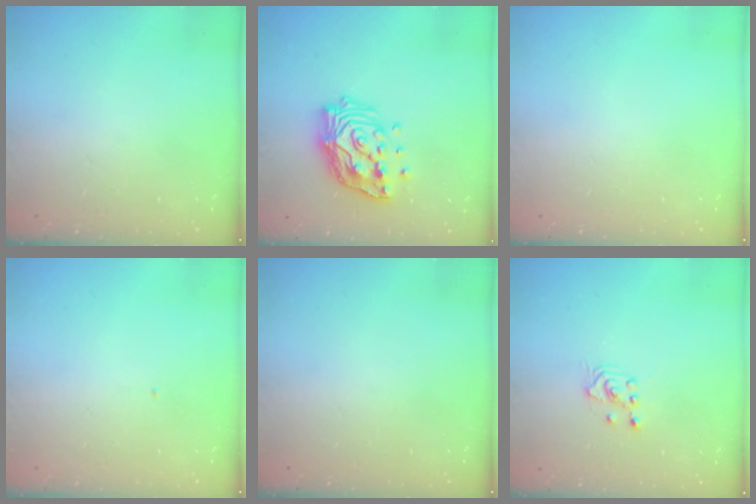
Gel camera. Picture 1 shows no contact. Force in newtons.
{"total": 16.1, "press": 16.0, "slide": 1.8}
{"total": 0.0}
{"total": 0.0}
{"total": 0.0}
{"total": 2.5, "press": 2.4, "slide": 0.9}